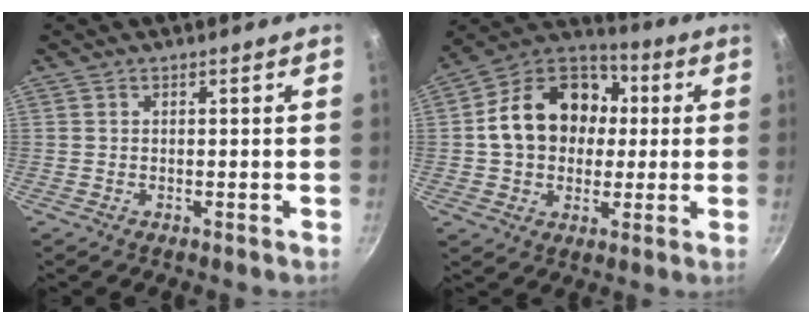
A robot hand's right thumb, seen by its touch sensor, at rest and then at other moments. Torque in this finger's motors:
{"motor_torque": [1.98, 1.97, 1.24, -0.21, 0.13]}